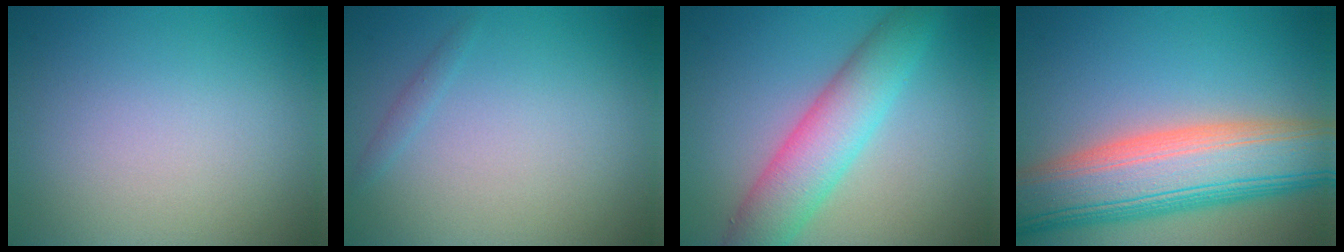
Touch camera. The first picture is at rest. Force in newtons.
{"total": 0.8, "press": 0.8, "slide": 0.1}
{"total": 6.0, "press": 6.0, "slide": 0.0}
{"total": 11.5, "press": 11.5, "slide": 0.6}